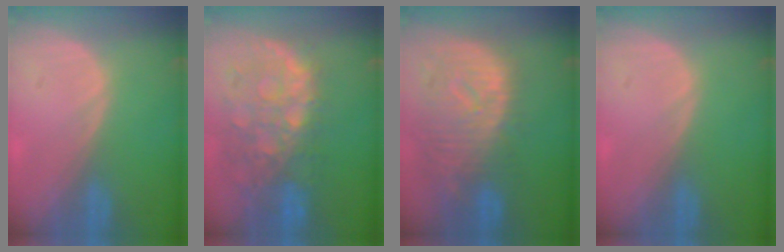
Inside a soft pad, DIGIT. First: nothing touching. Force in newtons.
{"total": 11.5, "press": 9.7, "slide": 6.2}
{"total": 12.0, "press": 10.4, "slide": 6.0}
{"total": 0.0}